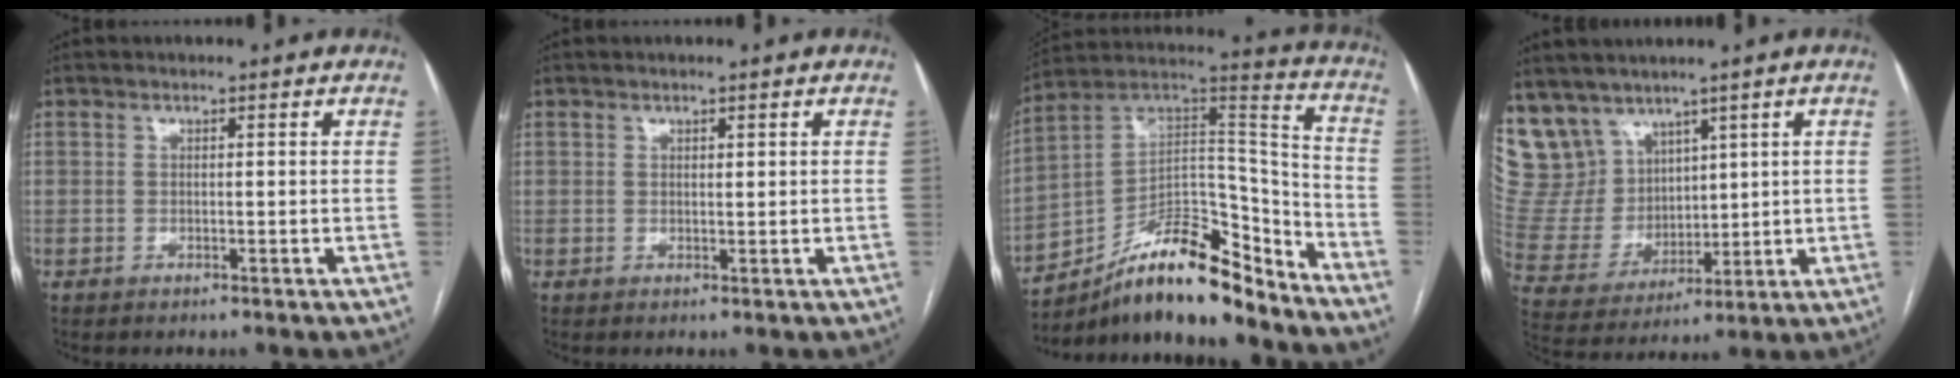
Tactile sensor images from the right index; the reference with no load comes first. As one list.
[{"total": 0.6, "force": [0.4, 0.3, 0.4], "torque": [-0.003, -0.002, 0.004]}, {"total": 20.1, "force": [-15.5, 5.4, 11.6], "torque": [-0.191, 0.045, -0.264]}, {"total": 12.7, "force": [9.4, 8.3, 2.1], "torque": [-0.068, 0.035, 0.208]}]